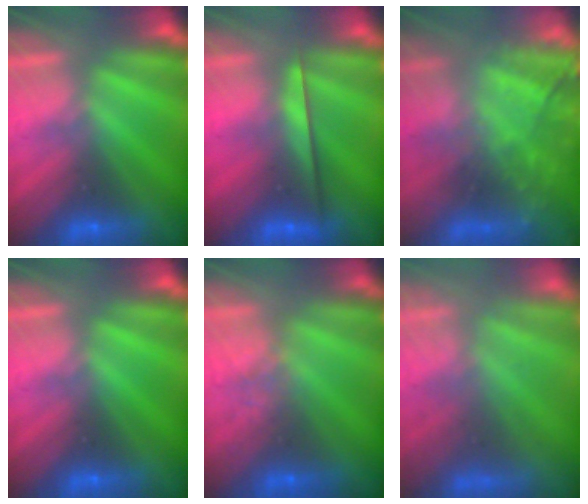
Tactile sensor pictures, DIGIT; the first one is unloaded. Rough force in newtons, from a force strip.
{"total": 2.2}
{"total": 8.0}
{"total": 0.0}
{"total": 2.3}
{"total": 7.0}